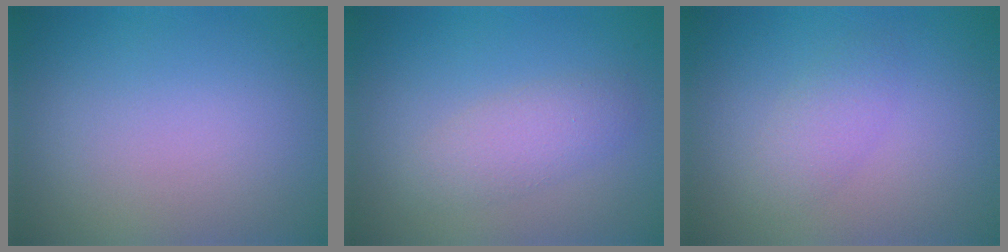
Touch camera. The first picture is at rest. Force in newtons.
{"total": 2.5, "press": 2.5, "slide": 0.1}
{"total": 1.8, "press": 1.8, "slide": 0.0}